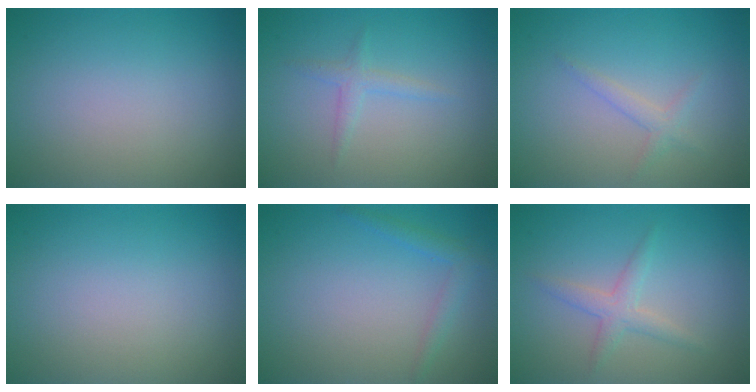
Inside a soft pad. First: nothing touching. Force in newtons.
{"total": 0.7, "press": 0.6, "slide": 0.1}
{"total": 1.3, "press": 1.3, "slide": 0.1}
{"total": 0.0}
{"total": 1.6, "press": 1.6, "slide": 0.1}
{"total": 1.9, "press": 1.9, "slide": 0.0}